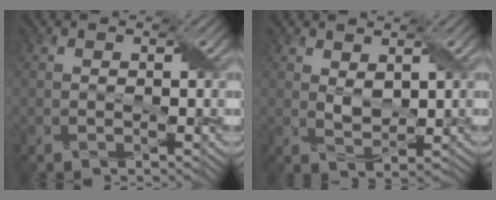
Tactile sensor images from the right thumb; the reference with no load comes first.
{"total": 2.3, "force": [1.2, 1.2, 1.5], "torque": [-0.037, -0.003, 0.027]}